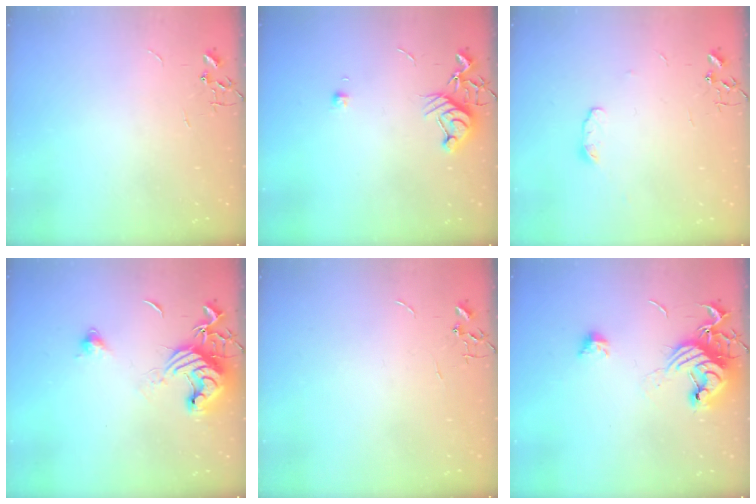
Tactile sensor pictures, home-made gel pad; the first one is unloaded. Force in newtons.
{"total": 8.5, "press": 8.5, "slide": 0.9}
{"total": 5.2, "press": 5.2, "slide": 0.7}
{"total": 13.2, "press": 13.1, "slide": 1.7}
{"total": 0.0}
{"total": 14.4, "press": 14.4, "slide": 0.8}